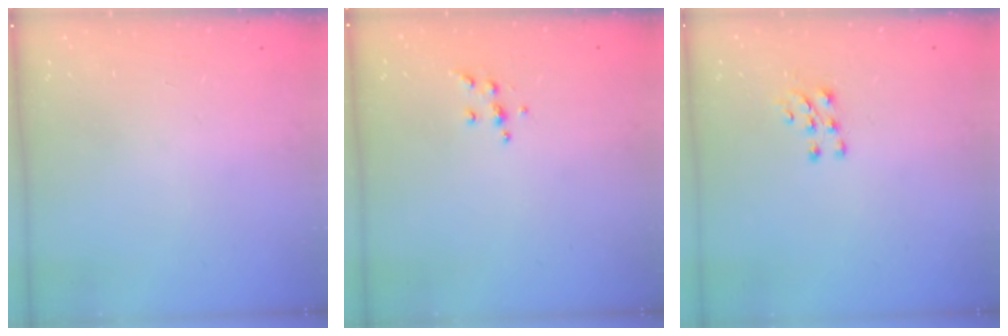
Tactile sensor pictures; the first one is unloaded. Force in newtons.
{"total": 5.2, "press": 5.2, "slide": 0.6}
{"total": 6.5, "press": 6.4, "slide": 0.7}